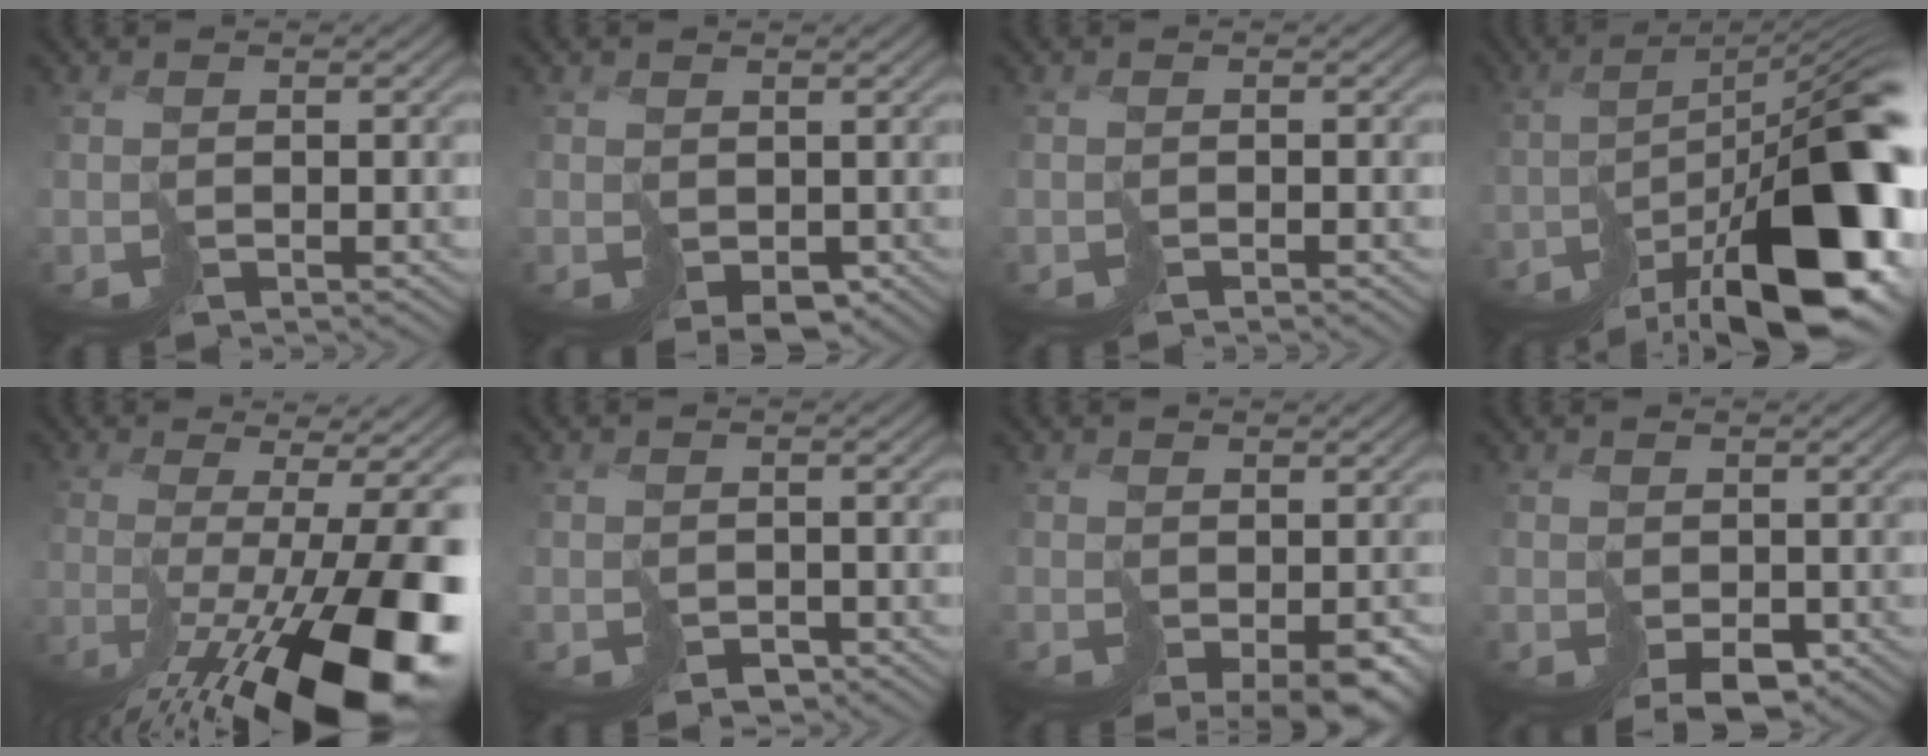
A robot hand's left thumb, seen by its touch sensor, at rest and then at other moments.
{"total": 2.4, "force": [0.0, 1.9, 1.4], "torque": [-0.030, -0.007, 0.006]}
{"total": 0.8, "force": [-0.8, -0.2, -0.1], "torque": [0.008, 0.001, -0.015]}
{"total": 17.8, "force": [-9.2, 5.5, 14.2], "torque": [-0.191, -0.009, -0.143]}
{"total": 17.2, "force": [-7.5, 3.7, 15.0], "torque": [-0.210, -0.020, -0.115]}
{"total": 2.1, "force": [-1.5, 1.4, 0.7], "torque": [-0.003, -0.006, -0.023]}
{"total": 6.1, "force": [-2.3, 3.4, 4.6], "torque": [-0.081, -0.028, -0.015]}
{"total": 3.0, "force": [-0.8, 2.1, 1.9], "torque": [-0.036, -0.005, -0.005]}